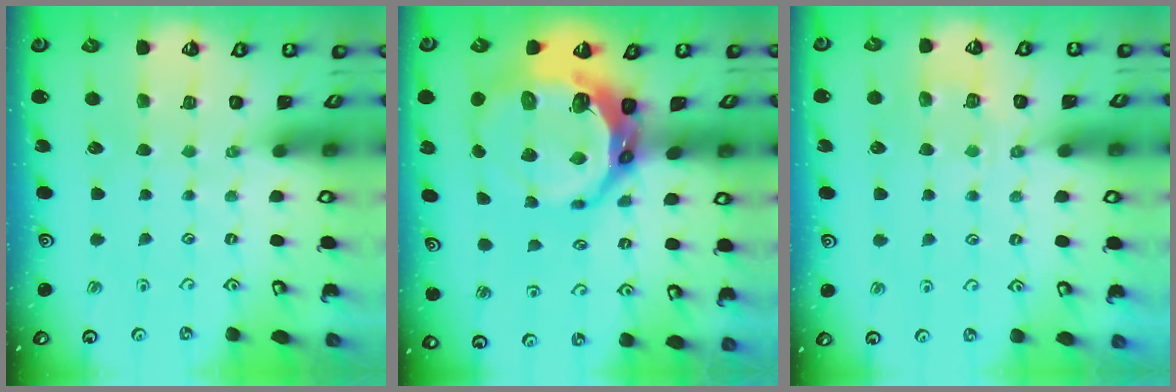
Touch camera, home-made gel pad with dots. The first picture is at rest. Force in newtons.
{"total": 16.9, "press": 16.1, "slide": 5.3}
{"total": 5.2, "press": 5.1, "slide": 1.0}